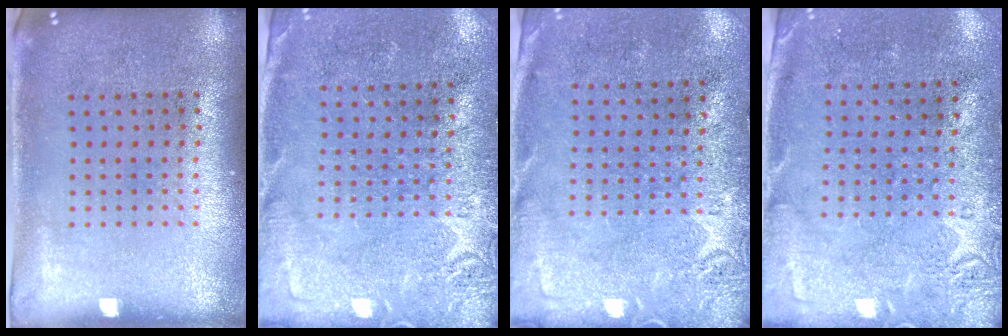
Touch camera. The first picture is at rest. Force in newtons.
{"total": 2.7, "press": 2.6, "slide": 0.9}
{"total": 2.6, "press": 2.1, "slide": 1.6}
{"total": 2.7, "press": 2.2, "slide": 1.7}